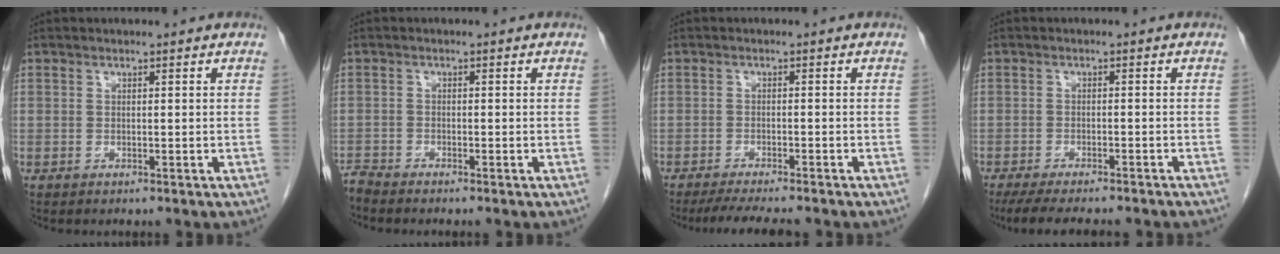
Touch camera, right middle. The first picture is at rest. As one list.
[{"total": 1.6, "force": [-1.6, -0.3, -0.1], "torque": [0.004, -0.007, -0.032]}, {"total": 7.1, "force": [-6.2, 0.7, 3.5], "torque": [-0.052, -0.017, -0.095]}, {"total": 12.4, "force": [-10.7, 2.3, 6.0], "torque": [-0.083, -0.017, -0.141]}]